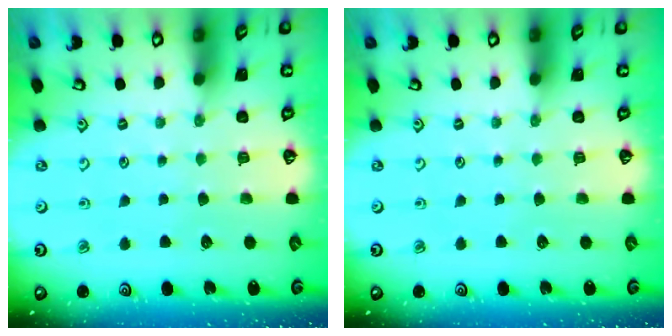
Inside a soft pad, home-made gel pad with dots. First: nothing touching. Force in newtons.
{"total": 0.0}